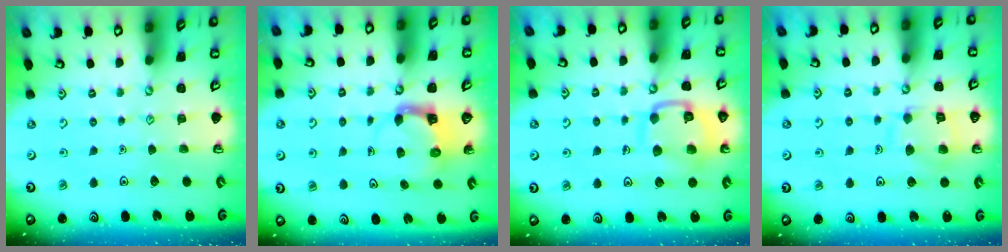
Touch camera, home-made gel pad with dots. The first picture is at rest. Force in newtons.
{"total": 4.1, "press": 4.1, "slide": 0.3}
{"total": 12.3, "press": 12.3, "slide": 0.9}
{"total": 10.7, "press": 10.7, "slide": 0.9}